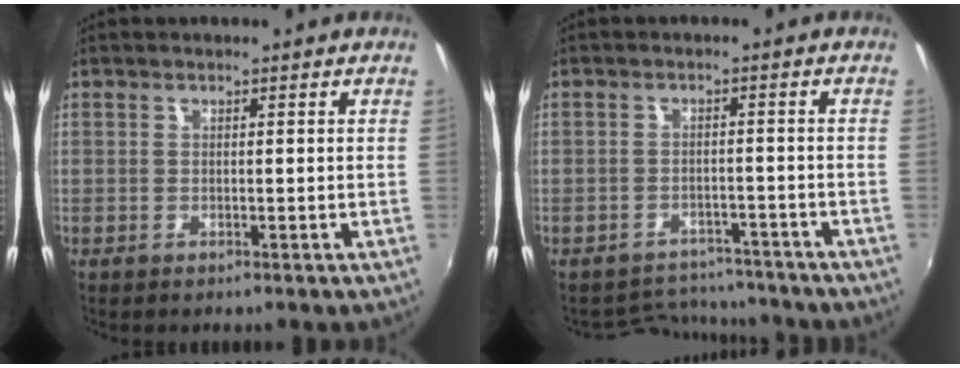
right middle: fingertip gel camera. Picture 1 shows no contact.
{"total": 8.4, "force": [-7.9, 2.8, 0.8], "torque": [-0.029, 0.015, -0.108]}